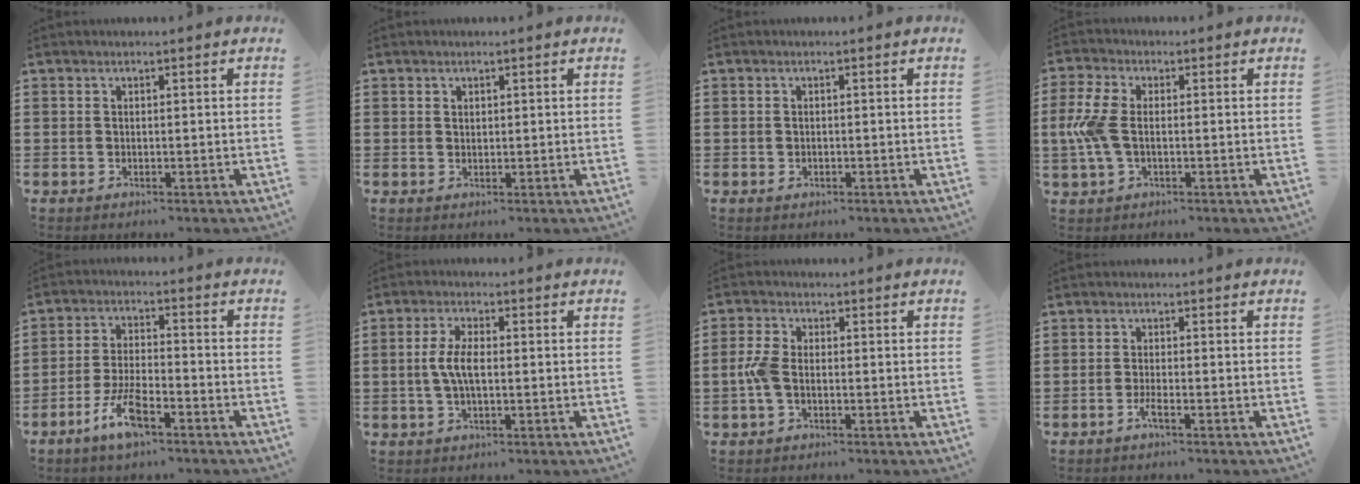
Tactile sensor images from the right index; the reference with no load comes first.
{"total": 0.8, "force": [0.6, 0.5, 0.2], "torque": [-0.004, 0.002, 0.011]}
{"total": 0.5, "force": [-0.2, 0.4, 0.3], "torque": [-0.007, 0.002, -0.004]}
{"total": 6.7, "force": [-0.3, 3.5, 5.7], "torque": [-0.155, -0.007, -0.018]}
{"total": 7.2, "force": [-4.2, 2.1, 5.4], "torque": [-0.126, -0.004, -0.082]}
{"total": 4.8, "force": [-0.3, 1.9, 4.4], "torque": [-0.103, -0.003, -0.014]}
{"total": 3.9, "force": [-0.7, 2.1, 3.3], "torque": [-0.090, -0.006, -0.021]}
{"total": 1.9, "force": [-1.1, 0.1, 1.5], "torque": [-0.034, -0.005, -0.022]}